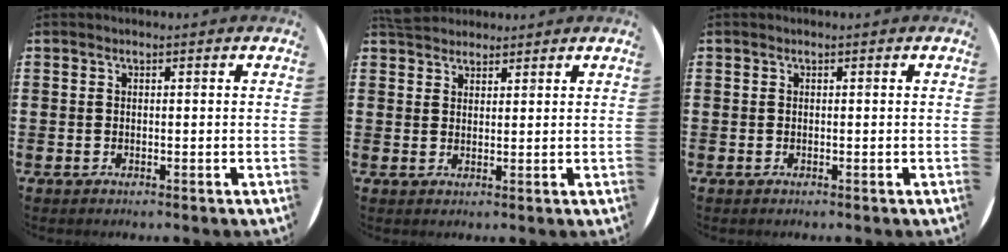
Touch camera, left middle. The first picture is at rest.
{"total": 3.4, "force": [3.2, 1.0, 0.3], "torque": [-0.004, -0.003, 0.060]}
{"total": 0.0}